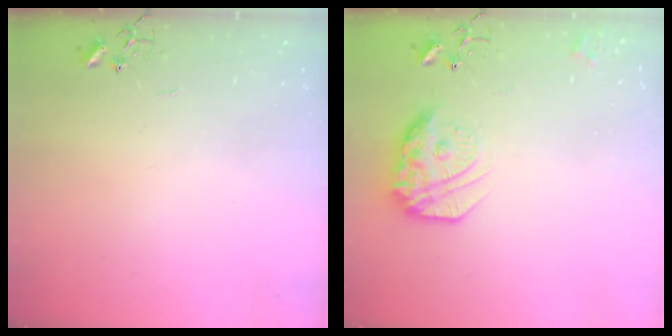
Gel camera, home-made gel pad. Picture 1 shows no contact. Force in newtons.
{"total": 16.5, "press": 16.4, "slide": 1.3}